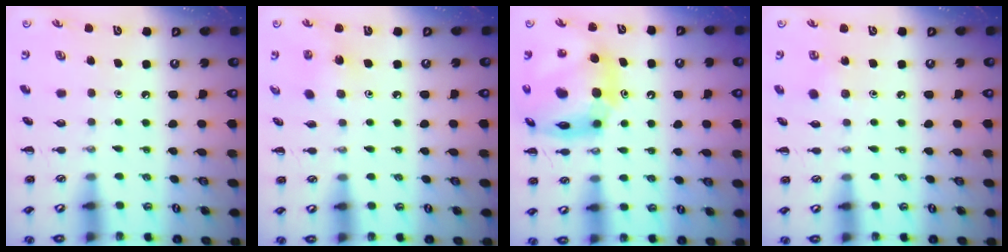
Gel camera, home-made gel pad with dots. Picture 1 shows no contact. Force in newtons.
{"total": 2.1, "press": 2.0, "slide": 0.5}
{"total": 16.8, "press": 16.1, "slide": 4.7}
{"total": 4.7, "press": 4.5, "slide": 1.3}